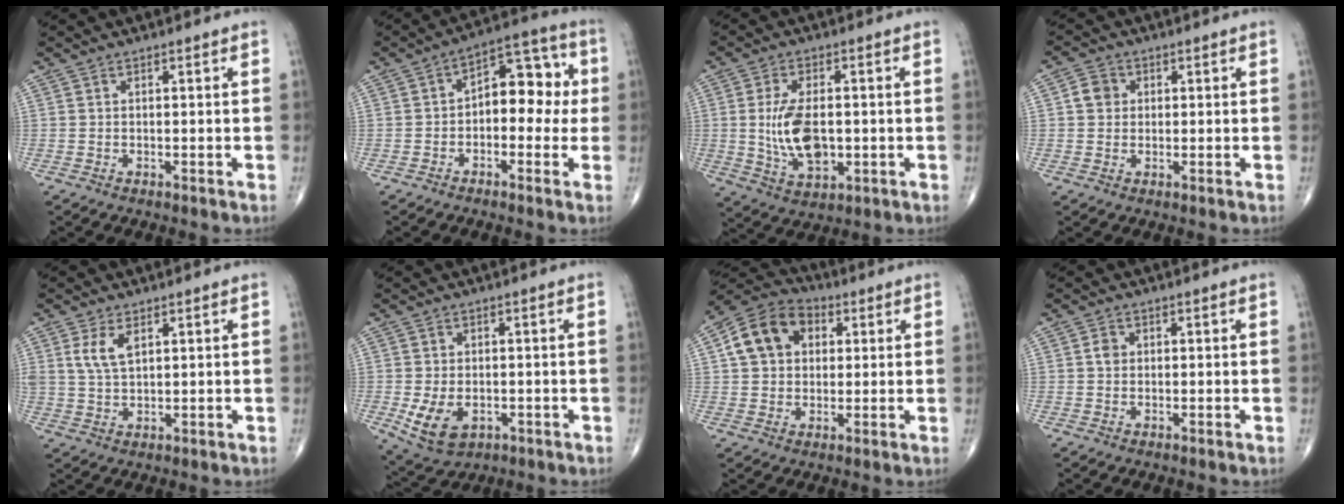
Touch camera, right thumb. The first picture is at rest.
{"total": 11.1, "force": [-0.1, 6.7, 8.9], "torque": [-0.081, 0.039, -0.014]}
{"total": 10.6, "force": [-0.3, 5.7, 8.9], "torque": [-0.162, -0.005, 0.003]}
{"total": 3.7, "force": [0.6, 3.3, 1.6], "torque": [-0.016, 0.004, 0.005]}
{"total": 5.0, "force": [2.1, 2.5, 3.8], "torque": [-0.076, -0.005, 0.048]}
{"total": 7.9, "force": [-2.0, 5.1, 5.7], "torque": [-0.098, -0.004, -0.022]}
{"total": 12.0, "force": [2.9, 9.2, 7.2], "torque": [-0.107, 0.012, 0.038]}
{"total": 1.8, "force": [0.2, 1.5, 0.9], "torque": [-0.011, 0.003, 0.002]}